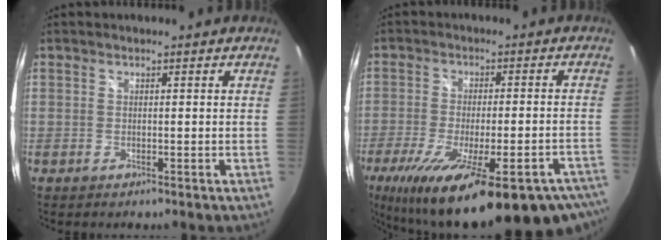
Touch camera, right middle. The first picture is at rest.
{"total": 29.8, "force": [-21.7, 8.1, 18.8], "torque": [-0.335, -0.069, -0.300]}